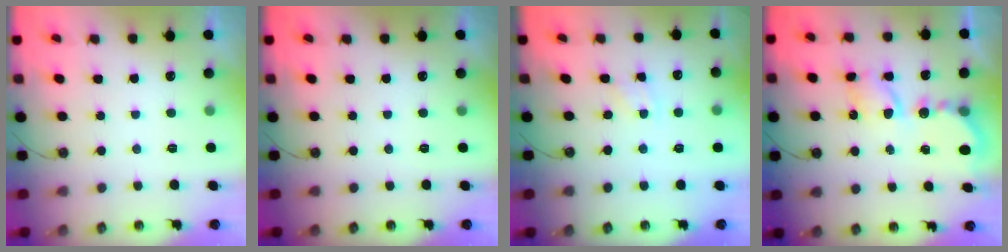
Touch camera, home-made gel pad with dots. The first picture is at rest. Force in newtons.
{"total": 0.0}
{"total": 1.9, "press": 1.9, "slide": 0.4}
{"total": 6.1, "press": 6.0, "slide": 0.6}